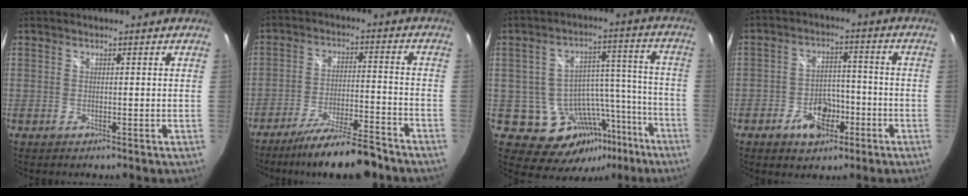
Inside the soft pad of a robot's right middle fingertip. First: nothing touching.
{"total": 13.8, "force": [-11.9, 1.5, 6.8], "torque": [-0.136, -0.016, -0.190]}
{"total": 14.2, "force": [-7.4, 10.1, 6.7], "torque": [-0.098, 0.045, -0.070]}
{"total": 7.7, "force": [-4.2, 4.7, 4.4], "torque": [-0.094, 0.012, -0.059]}